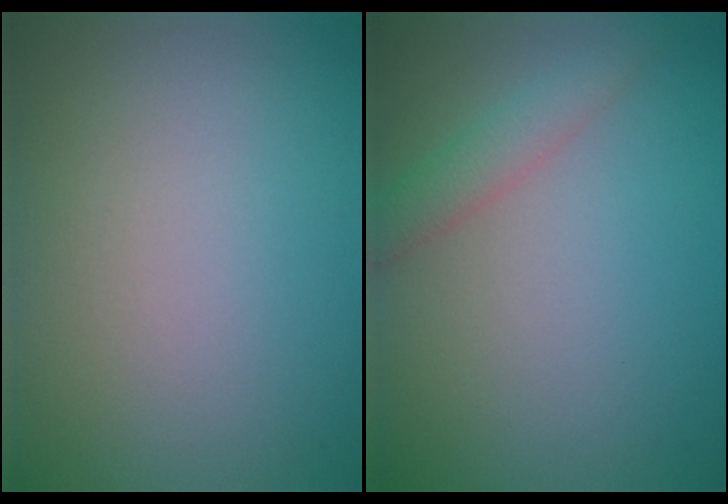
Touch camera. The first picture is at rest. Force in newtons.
{"total": 2.1, "press": 2.1, "slide": 0.1}